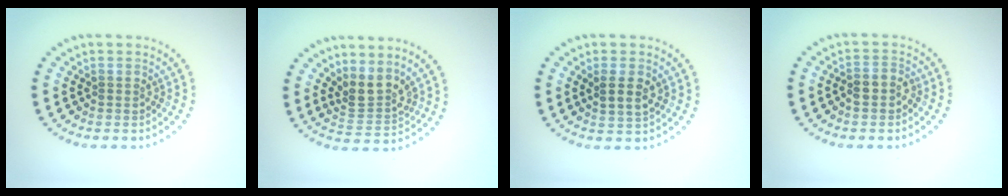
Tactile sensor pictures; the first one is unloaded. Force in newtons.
{"total": 3.0, "press": 2.3, "slide": 1.8}
{"total": 2.2, "press": 2.1, "slide": 0.7}
{"total": 1.5, "press": 1.3, "slide": 0.8}